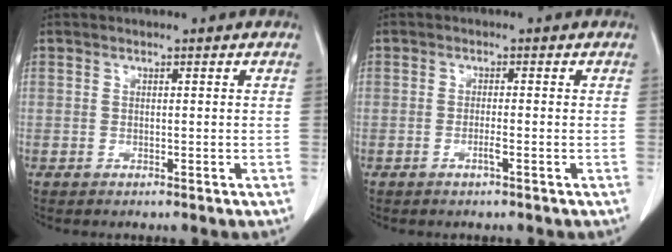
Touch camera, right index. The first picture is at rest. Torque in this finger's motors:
{"motor_torque": [0.08, -0.02, -0.03, 0.01]}